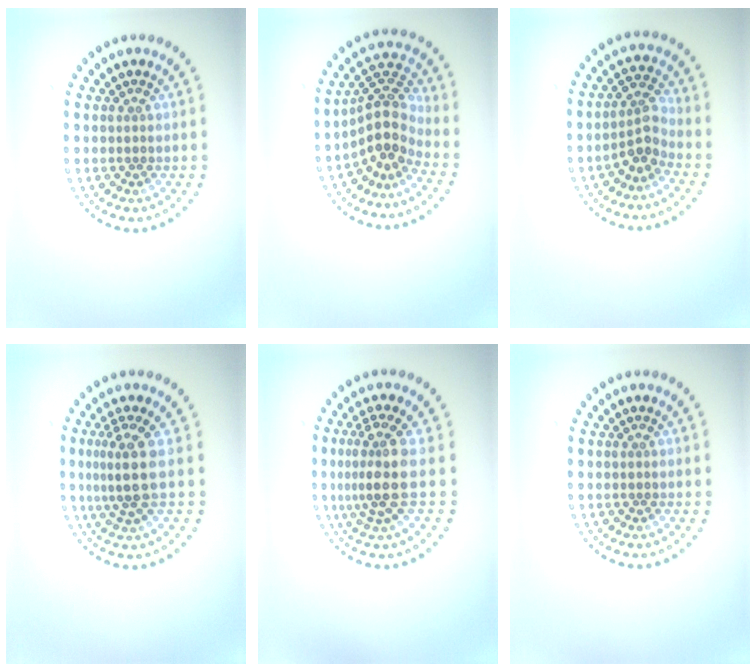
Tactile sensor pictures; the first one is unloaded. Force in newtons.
{"total": 4.0, "press": 3.1, "slide": 2.6}
{"total": 2.7, "press": 1.9, "slide": 1.8}
{"total": 3.2, "press": 2.4, "slide": 2.1}
{"total": 3.9, "press": 2.8, "slide": 2.6}
{"total": 0.0}